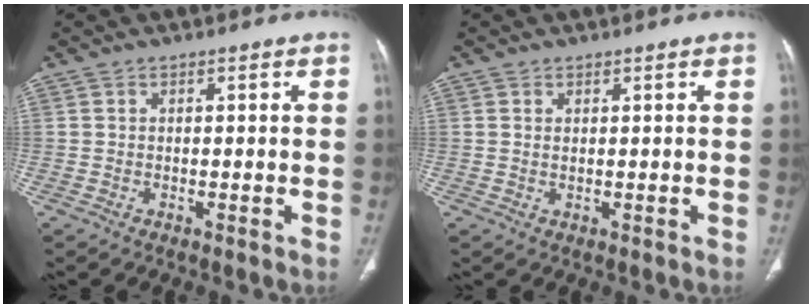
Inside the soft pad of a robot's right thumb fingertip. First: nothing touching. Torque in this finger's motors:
{"motor_torque": [-0.39, 0.34, -0.26, 0.16, 0.04]}